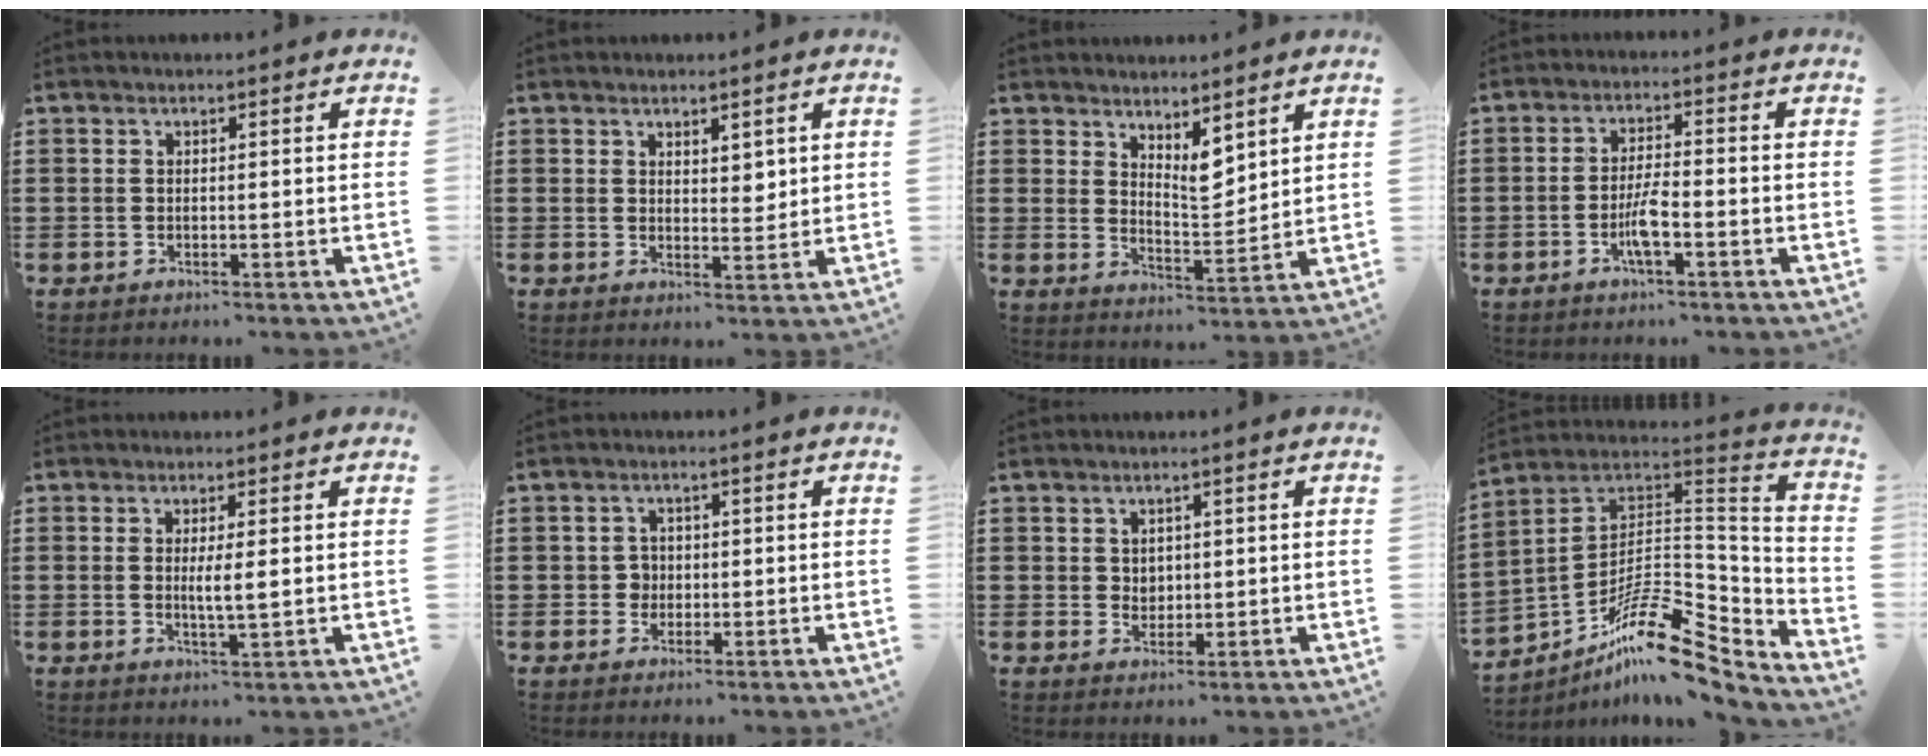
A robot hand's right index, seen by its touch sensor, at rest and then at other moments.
{"total": 2.6, "force": [1.9, 1.5, 0.9], "torque": [-0.007, 0.000, 0.033]}
{"total": 5.2, "force": [4.0, 1.9, 2.8], "torque": [-0.048, -0.017, 0.069]}
{"total": 4.2, "force": [-1.9, 0.5, 3.7], "torque": [-0.085, -0.007, -0.040]}
{"total": 2.6, "force": [0.2, 0.1, 2.6], "torque": [-0.049, -0.004, 0.001]}
{"total": 2.0, "force": [-0.3, 1.9, 0.6], "torque": [-0.019, 0.006, -0.008]}
{"total": 1.8, "force": [0.9, 1.5, 0.5], "torque": [-0.006, 0.004, 0.014]}
{"total": 12.6, "force": [-8.2, 4.8, 8.3], "torque": [-0.142, 0.004, -0.156]}